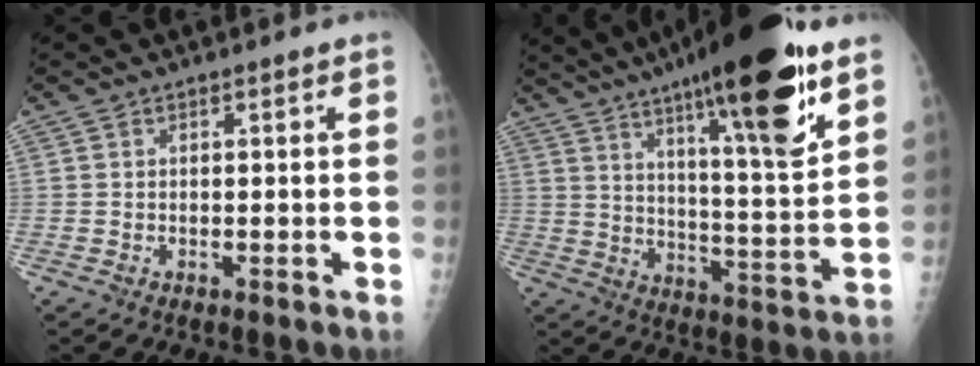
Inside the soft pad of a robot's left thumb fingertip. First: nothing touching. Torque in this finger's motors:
{"motor_torque": [2.26, 1.09, 1.72, -1.05, 0.53]}